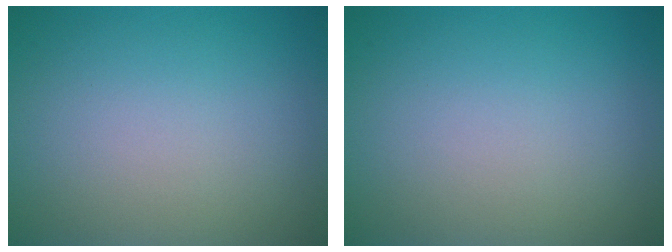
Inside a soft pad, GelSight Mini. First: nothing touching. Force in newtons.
{"total": 0.0}